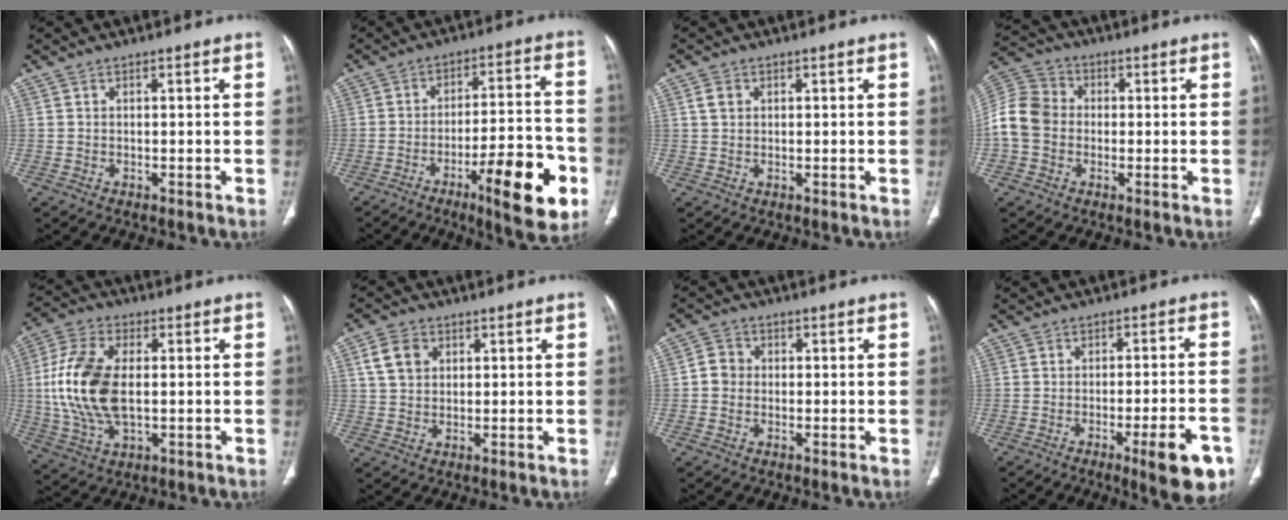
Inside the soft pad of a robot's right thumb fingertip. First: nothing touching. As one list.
[{"total": 17.4, "force": [-7.7, 4.0, 15.1], "torque": [-0.207, 0.034, -0.107]}, {"total": 2.2, "force": [0.7, 1.7, 1.1], "torque": [-0.016, 0.002, 0.016]}, {"total": 9.5, "force": [-0.9, 8.0, 5.0], "torque": [-0.095, 0.032, -0.029]}, {"total": 15.5, "force": [0.4, 8.5, 12.9], "torque": [-0.275, 0.003, 0.010]}, {"total": 5.6, "force": [2.0, 4.3, 3.0], "torque": [-0.041, 0.001, 0.038]}, {"total": 3.5, "force": [-0.3, 3.3, 1.3], "torque": [-0.005, 0.010, -0.011]}, {"total": 11.1, "force": [-5.6, 2.1, 9.3], "torque": [-0.114, 0.018, -0.071]}]